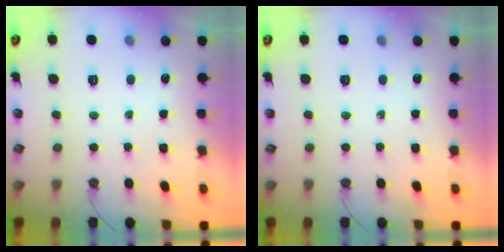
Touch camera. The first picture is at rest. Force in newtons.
{"total": 0.0}